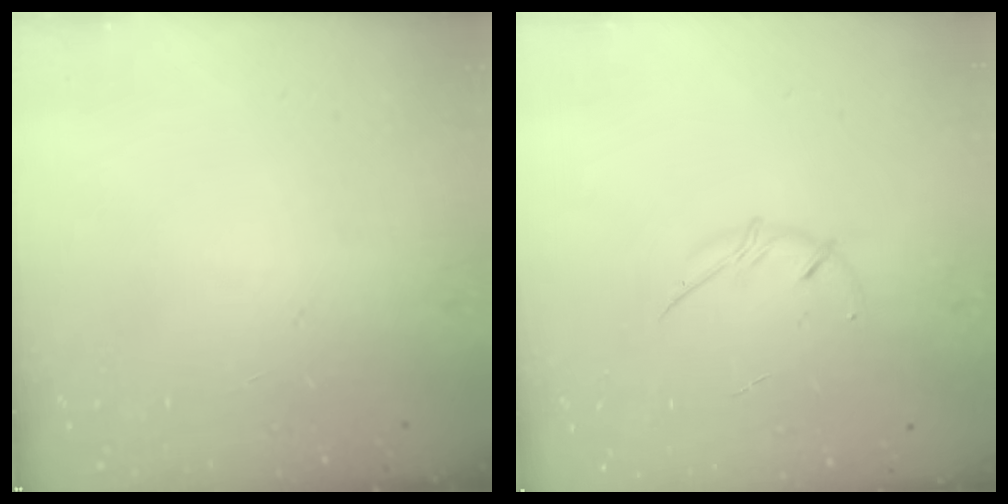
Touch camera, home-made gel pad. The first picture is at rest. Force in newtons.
{"total": 5.6, "press": 5.6, "slide": 0.7}